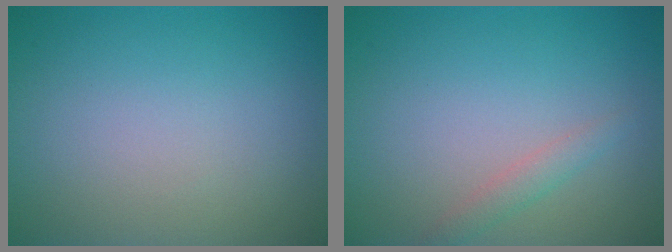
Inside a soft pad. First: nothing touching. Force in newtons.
{"total": 1.3, "press": 1.3, "slide": 0.1}